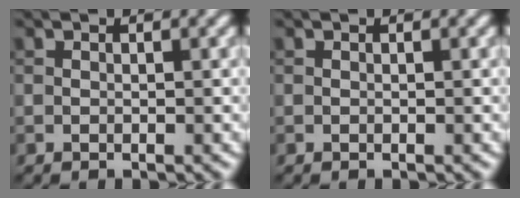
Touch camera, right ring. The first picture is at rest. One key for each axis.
{"total": 0.0}